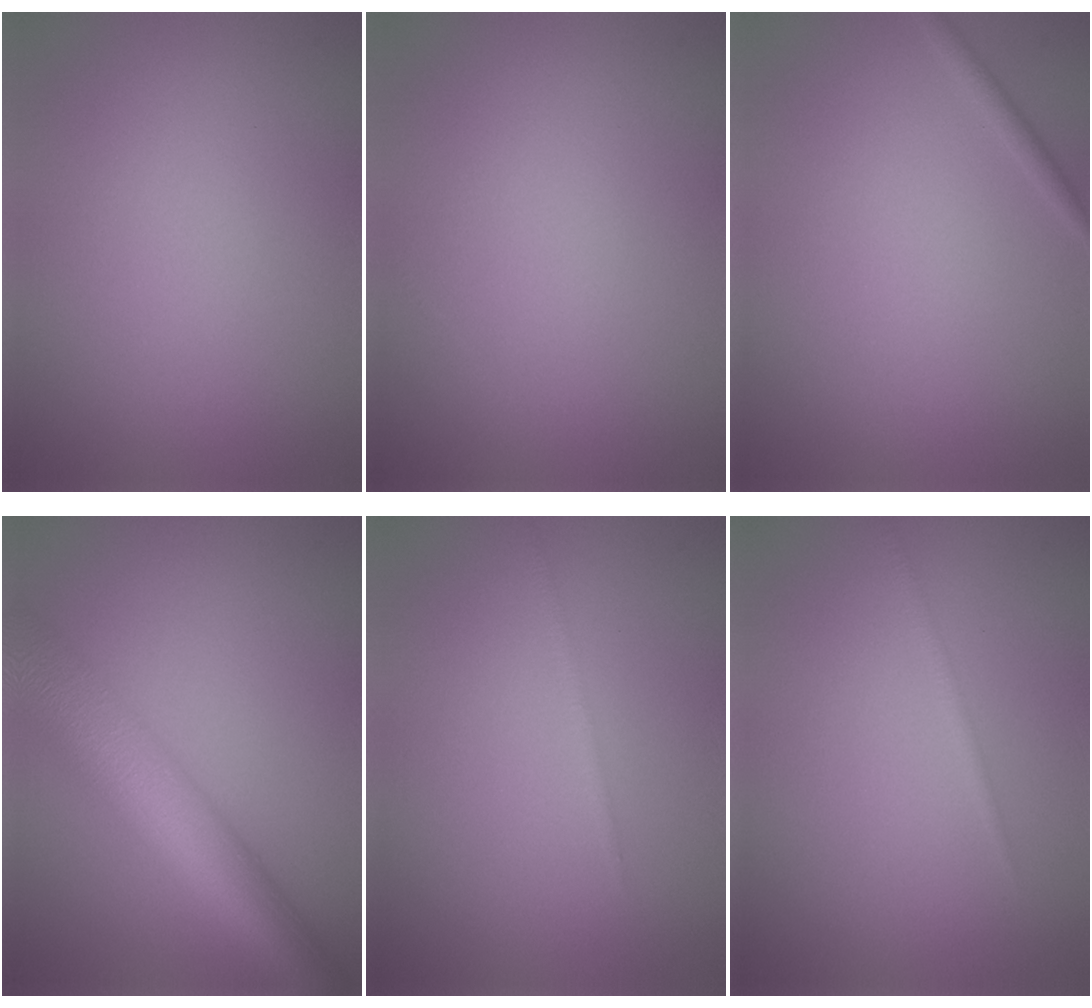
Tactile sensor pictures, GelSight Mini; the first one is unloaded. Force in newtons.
{"total": 0.0}
{"total": 0.9, "press": 0.9, "slide": 0.1}
{"total": 10.5, "press": 10.5, "slide": 0.5}
{"total": 0.8, "press": 0.8, "slide": 0.1}
{"total": 0.7, "press": 0.7, "slide": 0.0}